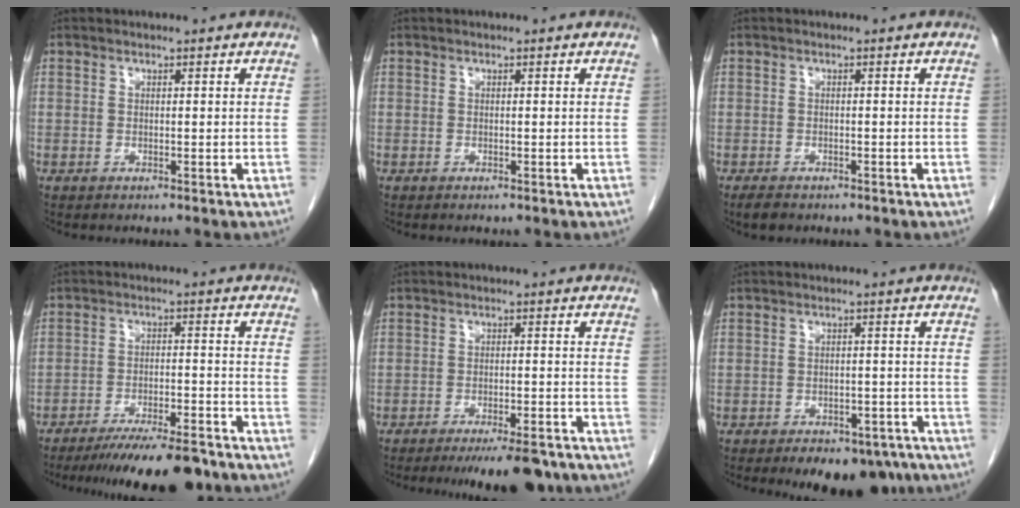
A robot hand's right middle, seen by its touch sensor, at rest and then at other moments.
{"total": 0.0}
{"total": 2.2, "force": [-1.7, 0.9, 1.0], "torque": [-0.024, -0.004, -0.022]}
{"total": 12.7, "force": [-10.6, 1.9, 6.8], "torque": [-0.096, -0.009, -0.163]}
{"total": 9.7, "force": [-8.0, 2.0, 5.0], "torque": [-0.060, -0.012, -0.112]}
{"total": 10.9, "force": [-8.0, 5.4, 5.2], "torque": [-0.062, 0.006, -0.104]}